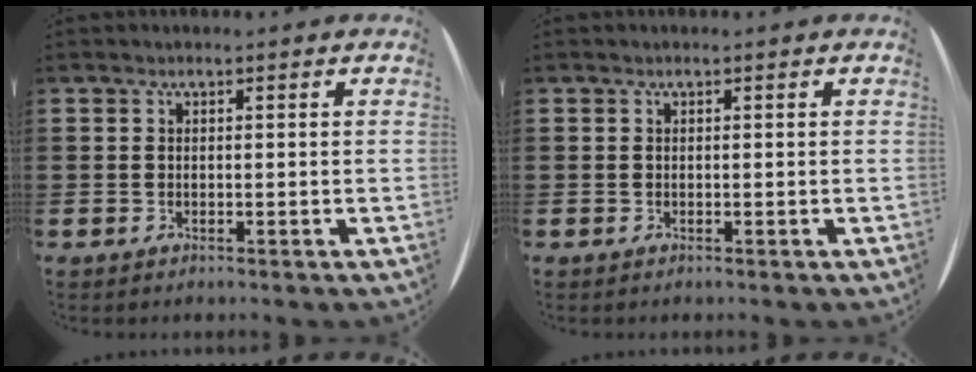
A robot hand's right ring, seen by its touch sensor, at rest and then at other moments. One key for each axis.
{"total": 0.0}